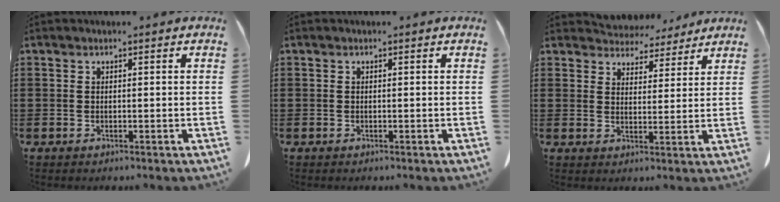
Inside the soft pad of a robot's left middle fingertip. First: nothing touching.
{"total": 0.0}
{"total": 4.8, "force": [4.7, 1.3, 0.0], "torque": [-0.015, -0.027, 0.084]}